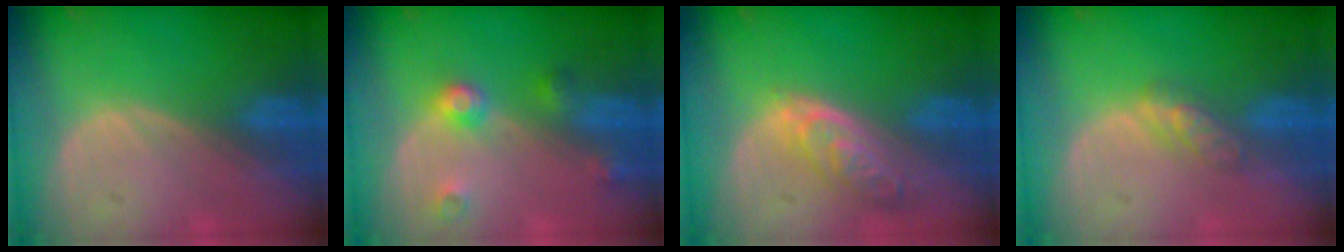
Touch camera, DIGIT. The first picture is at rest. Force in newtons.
{"total": 4.4, "press": 3.9, "slide": 2.1}
{"total": 6.3, "press": 5.6, "slide": 2.8}
{"total": 3.5, "press": 3.3, "slide": 1.4}